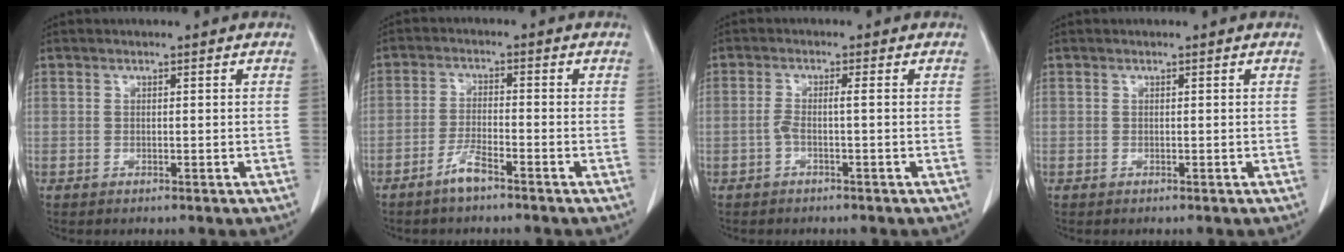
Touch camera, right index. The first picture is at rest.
{"total": 3.8, "force": [-2.9, 0.4, 2.4], "torque": [-0.051, -0.001, -0.055]}
{"total": 2.2, "force": [-0.7, 0.0, 2.2], "torque": [-0.044, 0.010, -0.012]}
{"total": 0.0}